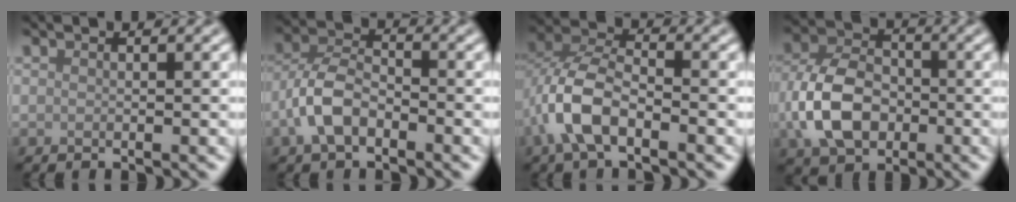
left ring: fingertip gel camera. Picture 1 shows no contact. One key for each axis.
{"total": 4.4, "fx": -2.0, "fy": 2.5, "fz": 3.1, "tx": -0.062, "ty": 0.009, "tz": -0.050}
{"total": 5.5, "fx": -2.2, "fy": 2.8, "fz": 4.2, "tx": -0.089, "ty": 0.007, "tz": -0.053}
{"total": 7.1, "fx": -1.7, "fy": 4.9, "fz": 4.9, "tx": -0.103, "ty": 0.005, "tz": -0.041}